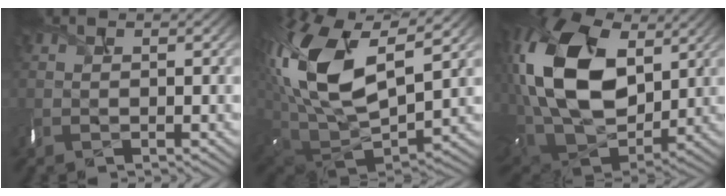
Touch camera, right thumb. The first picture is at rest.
{"total": 17.7, "force": [5.1, 9.9, 13.7], "torque": [-0.316, -0.006, 0.105]}
{"total": 20.0, "force": [4.8, 13.3, 14.1], "torque": [-0.346, 0.022, 0.090]}